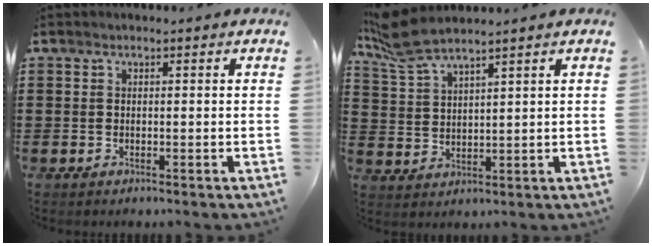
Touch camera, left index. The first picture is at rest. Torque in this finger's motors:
{"motor_torque": [0.66, -0.67, 0.16, 0.12]}